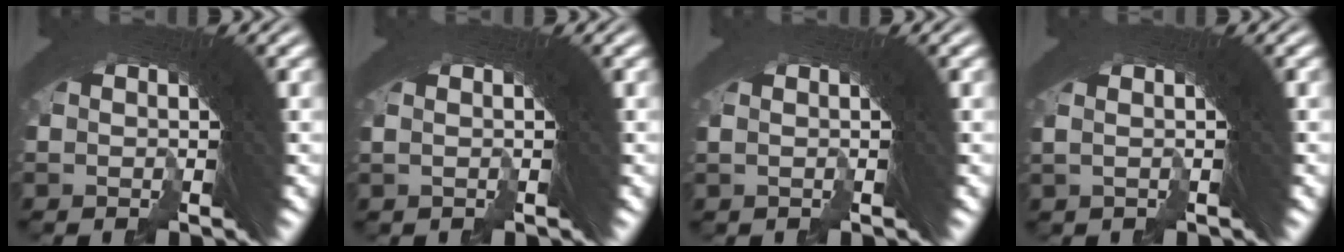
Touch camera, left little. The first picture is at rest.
{"total": 0.0}
{"total": 0.0}
{"total": 1.6, "force": [0.4, 0.1, 1.6], "torque": [-0.007, 0.017, 0.000]}